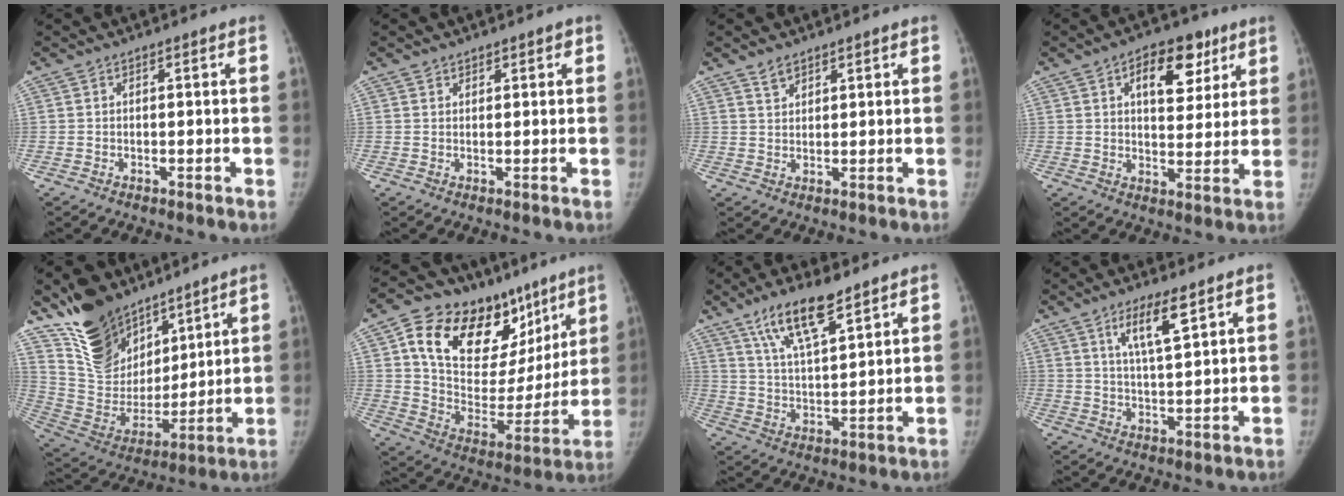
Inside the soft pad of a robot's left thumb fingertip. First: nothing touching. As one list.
[{"total": 1.5, "force": [1.1, 1.1, 0.2], "torque": [0.017, -0.004, 0.011]}, {"total": 3.0, "force": [2.3, 1.6, 0.9], "torque": [-0.005, -0.015, 0.044]}, {"total": 11.5, "force": [5.4, 6.7, 7.6], "torque": [-0.068, -0.015, 0.077]}, {"total": 19.6, "force": [14.0, 11.2, 8.0], "torque": [-0.092, -0.069, 0.266]}, {"total": 29.0, "force": [15.2, 16.6, 18.2], "torque": [-0.240, -0.015, 0.255]}, {"total": 12.4, "force": [8.1, 3.7, 8.6], "torque": [-0.136, -0.035, 0.151]}, {"total": 7.5, "force": [4.2, 1.6, 6.0], "torque": [-0.103, -0.027, 0.078]}]